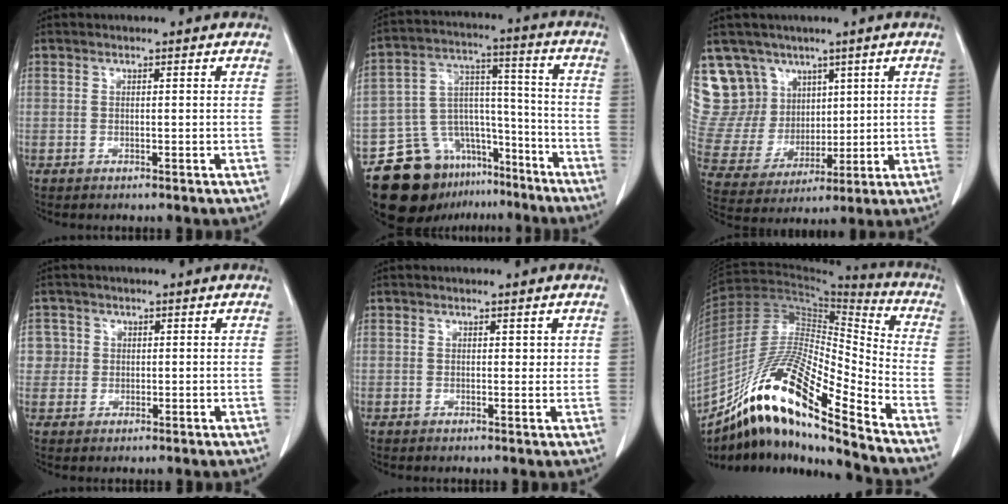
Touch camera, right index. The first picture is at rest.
{"total": 16.2, "force": [-11.9, 9.8, 5.2], "torque": [-0.073, 0.077, -0.186]}
{"total": 14.0, "force": [8.5, 10.8, 2.4], "torque": [-0.074, 0.052, 0.191]}
{"total": 3.1, "force": [0.6, 3.0, -0.2], "torque": [0.023, 0.006, 0.009]}
{"total": 1.2, "force": [0.6, 0.8, 0.8], "torque": [-0.005, -0.002, 0.009]}
{"total": 21.9, "force": [-15.0, 1.8, 15.8], "torque": [-0.303, -0.018, -0.275]}